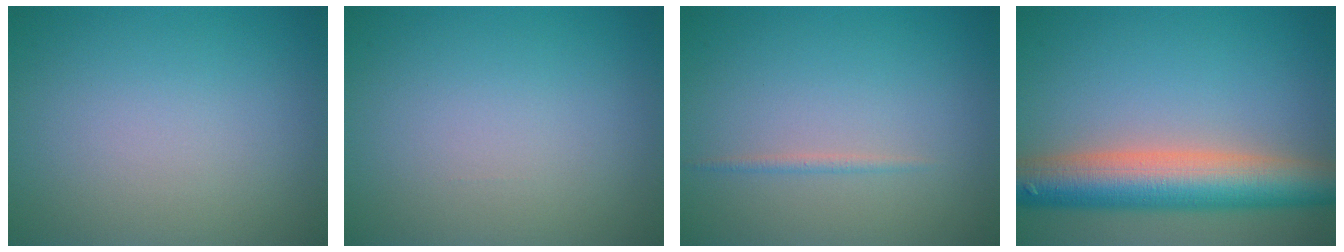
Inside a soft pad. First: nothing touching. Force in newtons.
{"total": 0.0}
{"total": 0.8, "press": 0.7, "slide": 0.1}
{"total": 8.9, "press": 8.9, "slide": 0.5}